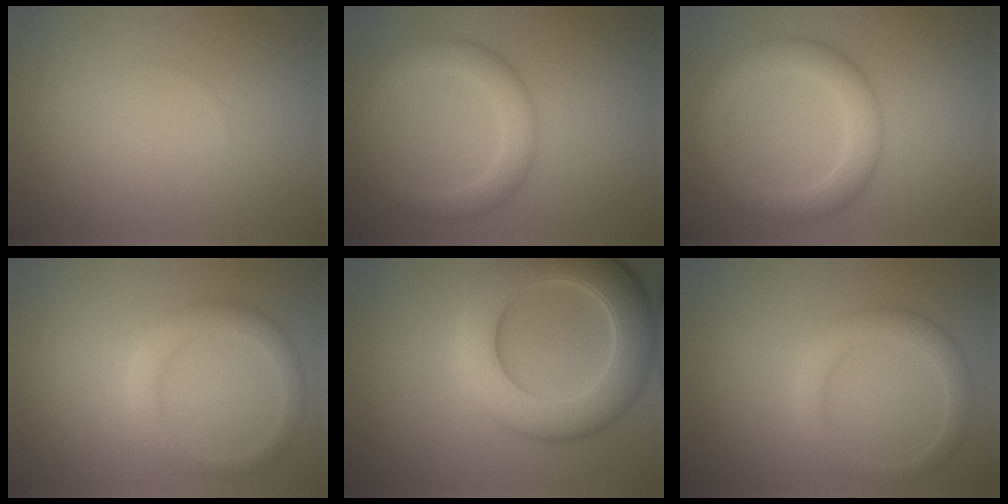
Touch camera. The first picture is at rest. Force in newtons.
{"total": 3.7, "press": 3.7, "slide": 0.3}
{"total": 4.4, "press": 4.4, "slide": 0.3}
{"total": 2.9, "press": 2.9, "slide": 0.1}
{"total": 9.5, "press": 9.5, "slide": 0.2}
{"total": 2.8, "press": 2.8, "slide": 0.1}